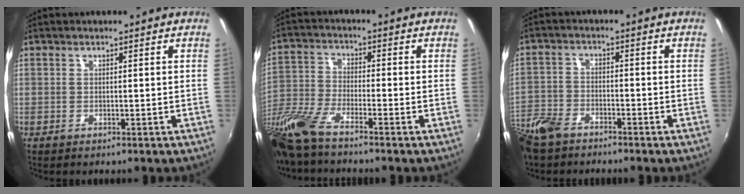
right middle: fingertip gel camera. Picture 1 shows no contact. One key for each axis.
{"total": 13.2, "fx": -10.1, "fy": 2.5, "fz": 8.1, "tx": -0.188, "ty": -0.029, "tz": -0.209}
{"total": 9.7, "fx": -7.3, "fy": 4.8, "fz": 4.2, "tx": -0.114, "ty": -0.007, "tz": -0.154}